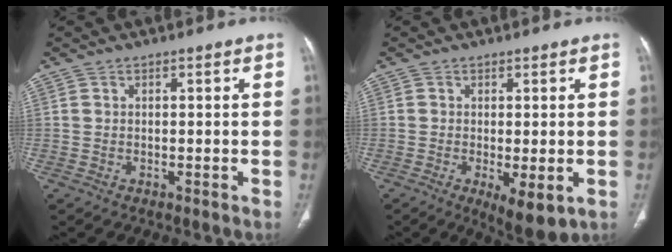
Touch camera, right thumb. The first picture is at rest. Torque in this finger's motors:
{"motor_torque": [-0.20, 0.40, -0.17, 0.04, -0.02]}